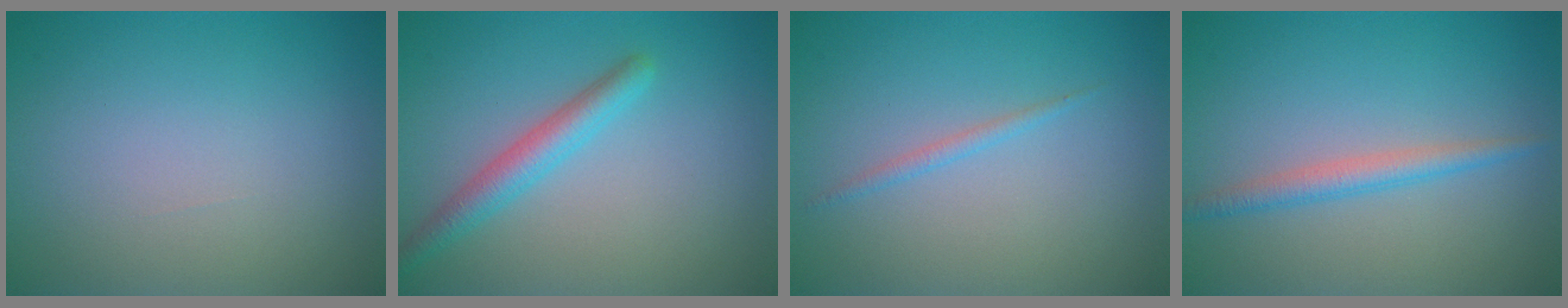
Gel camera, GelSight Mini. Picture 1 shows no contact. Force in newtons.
{"total": 2.9, "press": 2.9, "slide": 0.2}
{"total": 0.9, "press": 0.9, "slide": 0.1}
{"total": 2.1, "press": 2.1, "slide": 0.0}